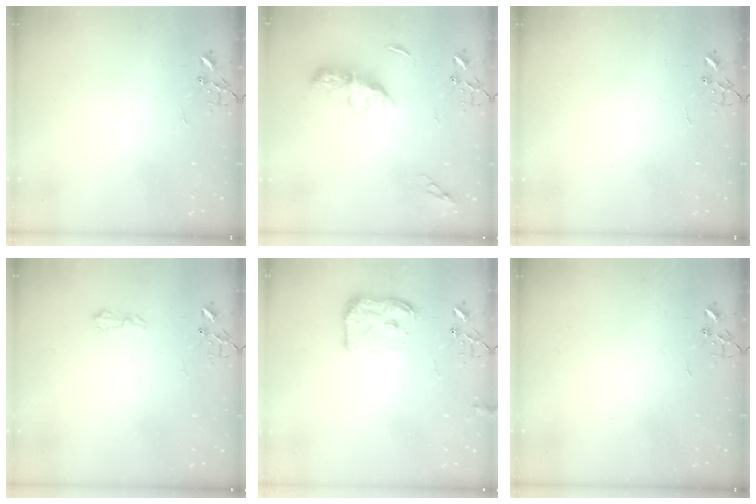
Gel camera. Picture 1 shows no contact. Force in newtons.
{"total": 9.8, "press": 9.8, "slide": 0.5}
{"total": 0.0}
{"total": 7.0, "press": 6.9, "slide": 0.9}
{"total": 11.8, "press": 11.8, "slide": 0.6}
{"total": 0.0}